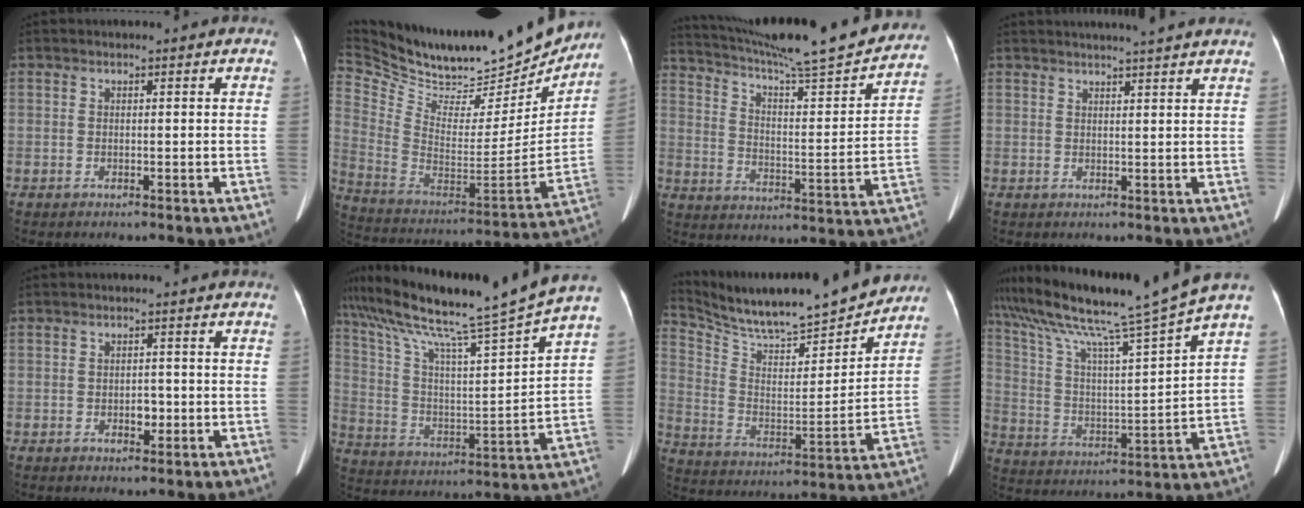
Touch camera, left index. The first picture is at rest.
{"total": 30.5, "force": [26.6, 9.5, 11.5], "torque": [-0.238, -0.041, 0.404]}
{"total": 26.6, "force": [24.0, 1.3, 11.5], "torque": [-0.189, -0.045, 0.328]}
{"total": 8.8, "force": [7.8, -0.6, 4.0], "torque": [-0.056, 0.019, 0.084]}
{"total": 2.2, "force": [-0.7, 1.3, 1.6], "torque": [-0.022, 0.004, -0.007]}
{"total": 22.2, "force": [18.1, -1.8, 12.8], "torque": [-0.222, -0.017, 0.285]}
{"total": 21.7, "force": [19.9, 2.3, 8.4], "torque": [-0.154, -0.016, 0.309]}
{"total": 18.3, "force": [14.9, -2.3, 10.4], "torque": [-0.186, -0.014, 0.246]}